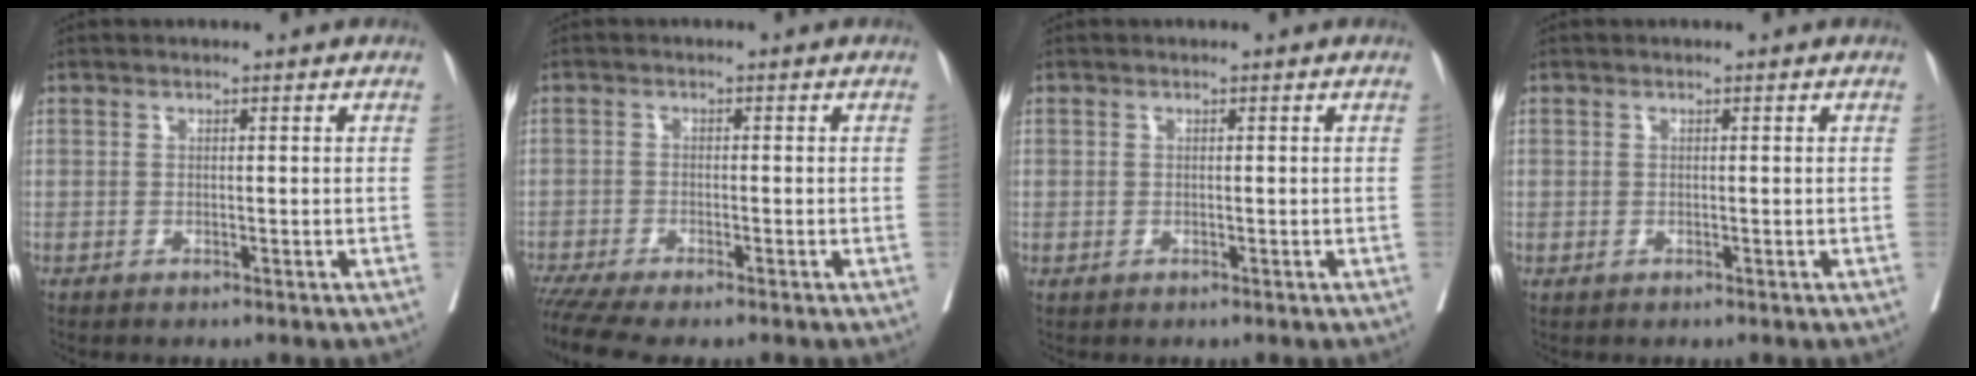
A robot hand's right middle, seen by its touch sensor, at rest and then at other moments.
{"total": 6.2, "force": [-5.1, 0.3, 3.5], "torque": [-0.056, -0.013, -0.088]}
{"total": 0.0}
{"total": 0.0}